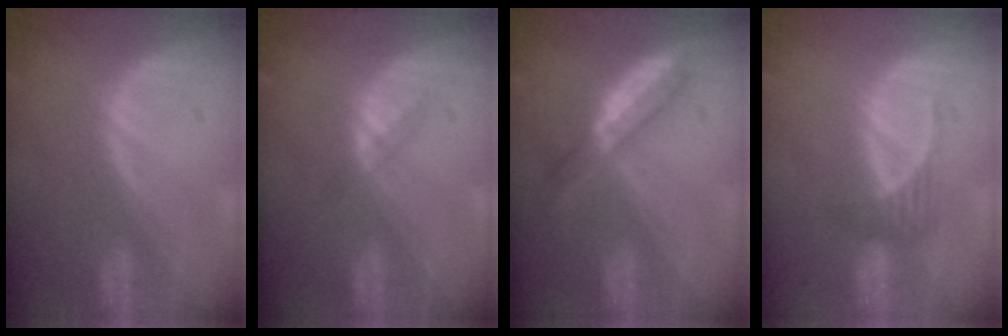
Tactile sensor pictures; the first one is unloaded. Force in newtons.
{"total": 1.5, "press": 1.5, "slide": 0.1}
{"total": 5.3, "press": 4.6, "slide": 2.6}
{"total": 2.5, "press": 2.3, "slide": 0.9}